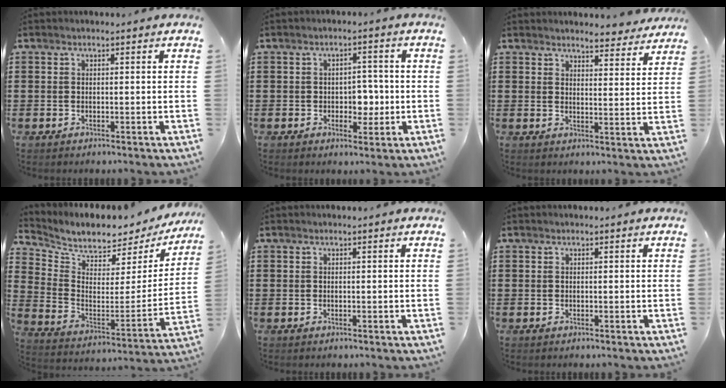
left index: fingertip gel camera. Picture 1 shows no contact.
{"total": 4.0, "force": [-0.5, 2.9, 2.6], "torque": [-0.050, 0.003, -0.016]}
{"total": 4.4, "force": [4.3, 0.2, 0.8], "torque": [-0.022, -0.019, 0.078]}
{"total": 5.2, "force": [5.1, 1.1, 0.8], "torque": [-0.042, -0.057, 0.081]}
{"total": 0.0}
{"total": 0.0}